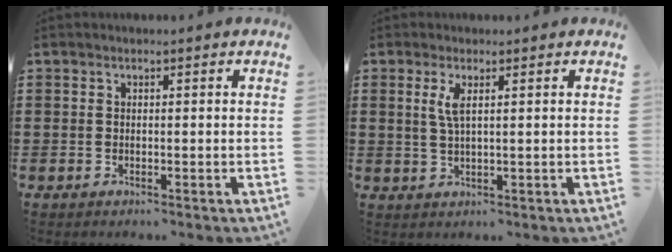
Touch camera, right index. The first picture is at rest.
{"total": 2.8, "force": [1.0, 0.5, 2.5], "torque": [-0.055, 0.002, 0.017]}